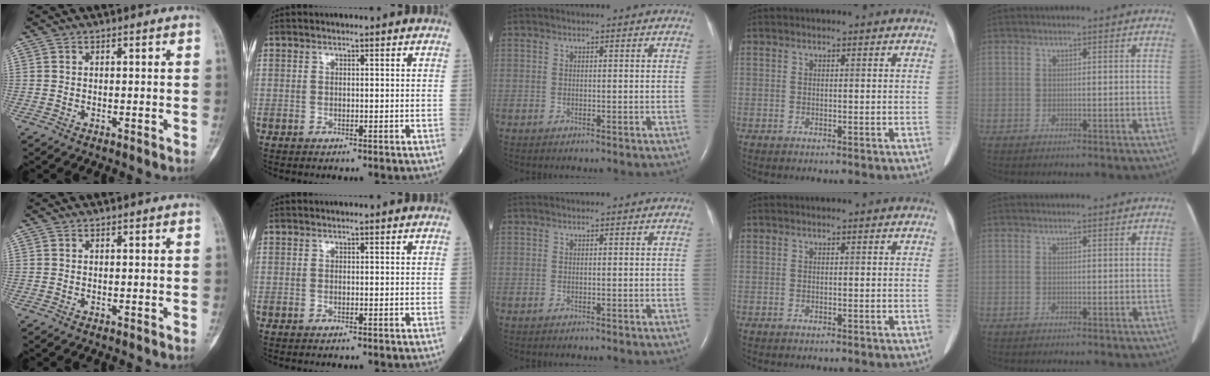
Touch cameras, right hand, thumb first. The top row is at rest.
{}